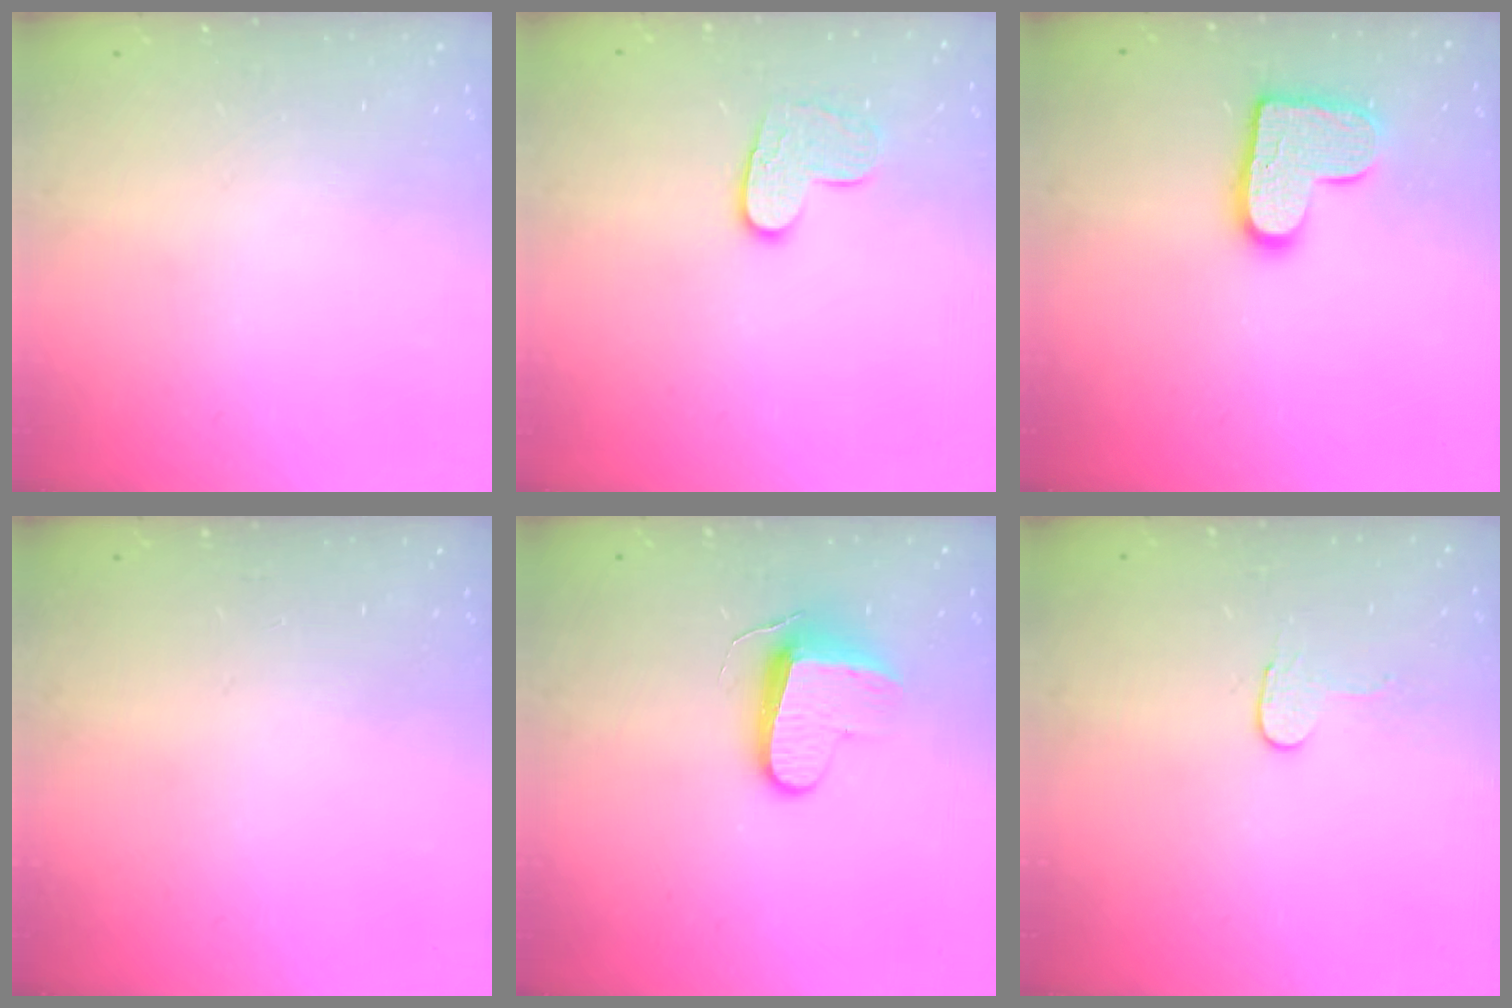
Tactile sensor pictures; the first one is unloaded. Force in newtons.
{"total": 9.5, "press": 9.5, "slide": 0.6}
{"total": 12.8, "press": 12.8, "slide": 0.8}
{"total": 0.0}
{"total": 9.2, "press": 9.2, "slide": 0.7}
{"total": 2.7, "press": 2.7, "slide": 0.2}